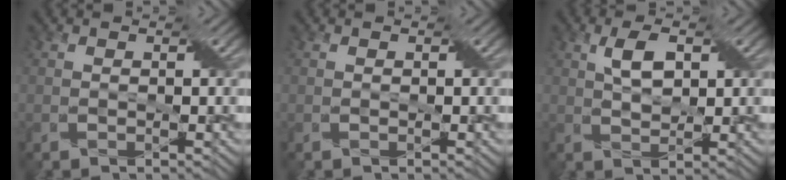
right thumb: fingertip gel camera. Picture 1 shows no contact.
{"total": 0.0}
{"total": 4.0, "force": [1.3, 1.9, 3.3], "torque": [-0.073, 0.007, 0.027]}